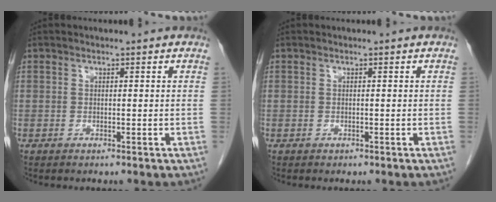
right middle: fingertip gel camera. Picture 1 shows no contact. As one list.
[{"total": 0.0}]